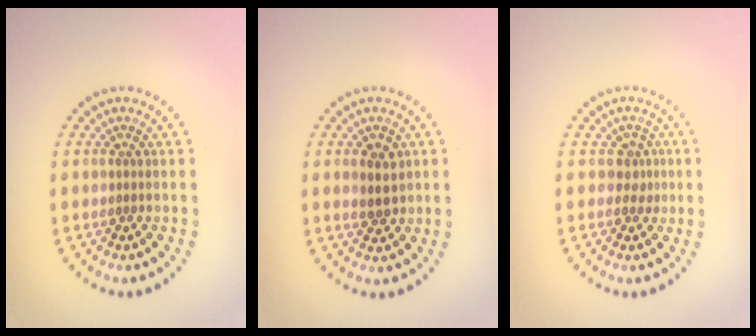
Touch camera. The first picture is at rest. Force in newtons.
{"total": 2.3, "press": 2.2, "slide": 0.6}
{"total": 1.6, "press": 1.3, "slide": 0.9}